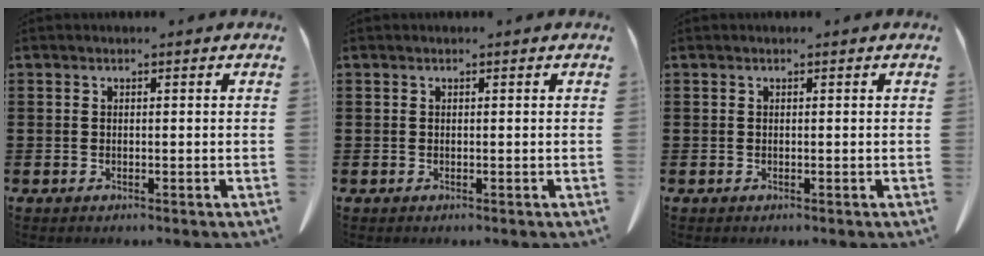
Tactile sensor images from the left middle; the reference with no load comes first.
{"total": 0.0}
{"total": 0.0}